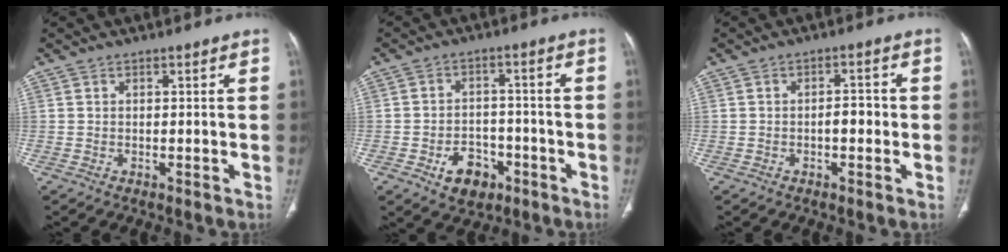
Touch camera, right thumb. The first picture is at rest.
{"total": 7.4, "force": [-3.6, 5.3, 3.8], "torque": [-0.034, 0.027, -0.050]}
{"total": 2.9, "force": [-0.6, 1.5, 2.4], "torque": [-0.025, 0.011, -0.010]}